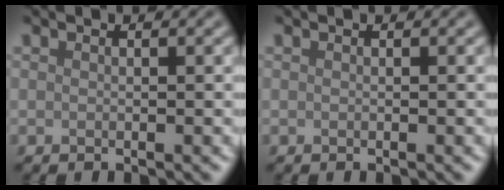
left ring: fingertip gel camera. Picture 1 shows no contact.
{"total": 0.0}